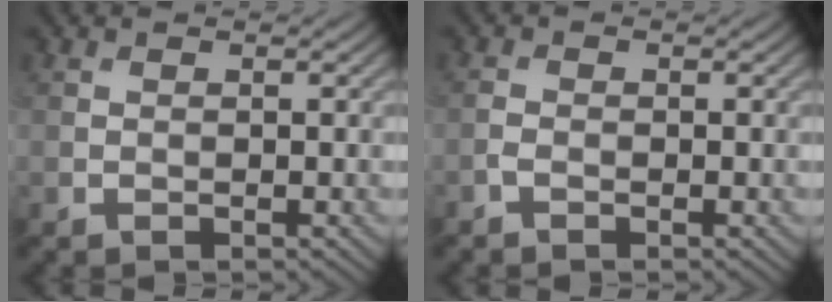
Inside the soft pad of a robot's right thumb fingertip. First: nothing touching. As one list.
[{"total": 1.2, "force": [-0.8, 0.6, 0.6], "torque": [-0.016, 0.001, -0.020]}]